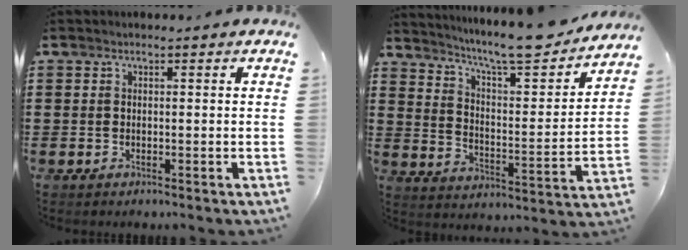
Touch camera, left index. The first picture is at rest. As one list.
[{"total": 9.3, "force": [8.4, 0.4, 3.9], "torque": [-0.095, -0.063, 0.137]}]